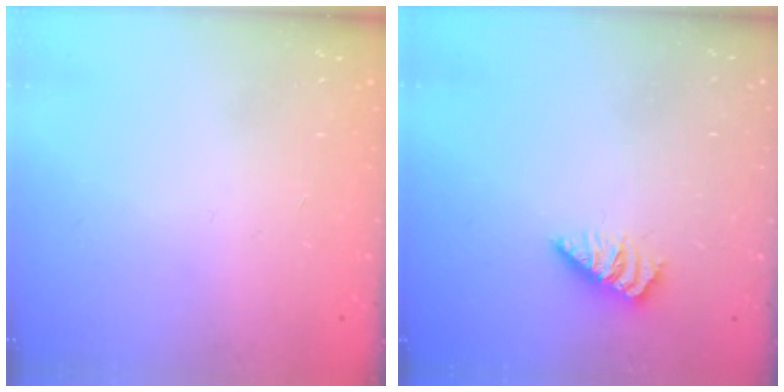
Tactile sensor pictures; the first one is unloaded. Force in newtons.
{"total": 0.7, "press": 0.7, "slide": 0.1}